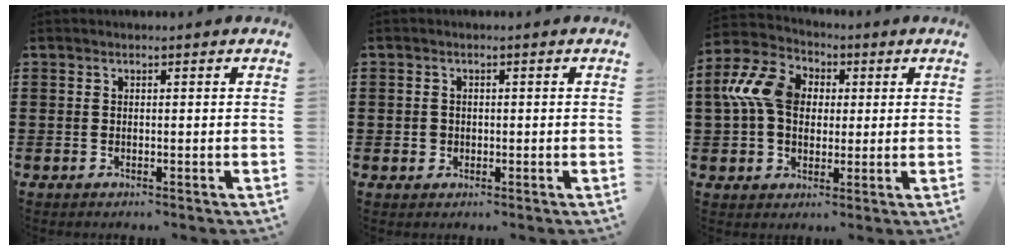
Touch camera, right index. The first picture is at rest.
{"total": 1.6, "force": [-0.2, 1.5, 0.4], "torque": [-0.011, 0.005, -0.007]}
{"total": 9.4, "force": [1.4, 7.1, 6.0], "torque": [-0.167, 0.010, 0.020]}